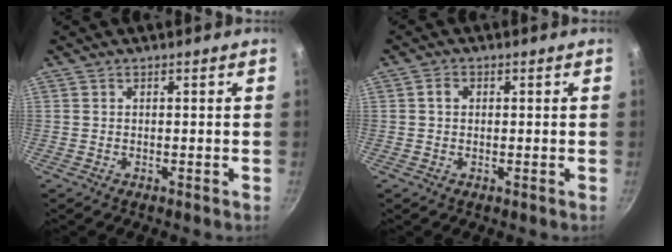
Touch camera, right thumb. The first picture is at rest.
{"total": 1.8, "force": [0.3, 1.4, 1.0], "torque": [-0.014, 0.005, 0.004]}